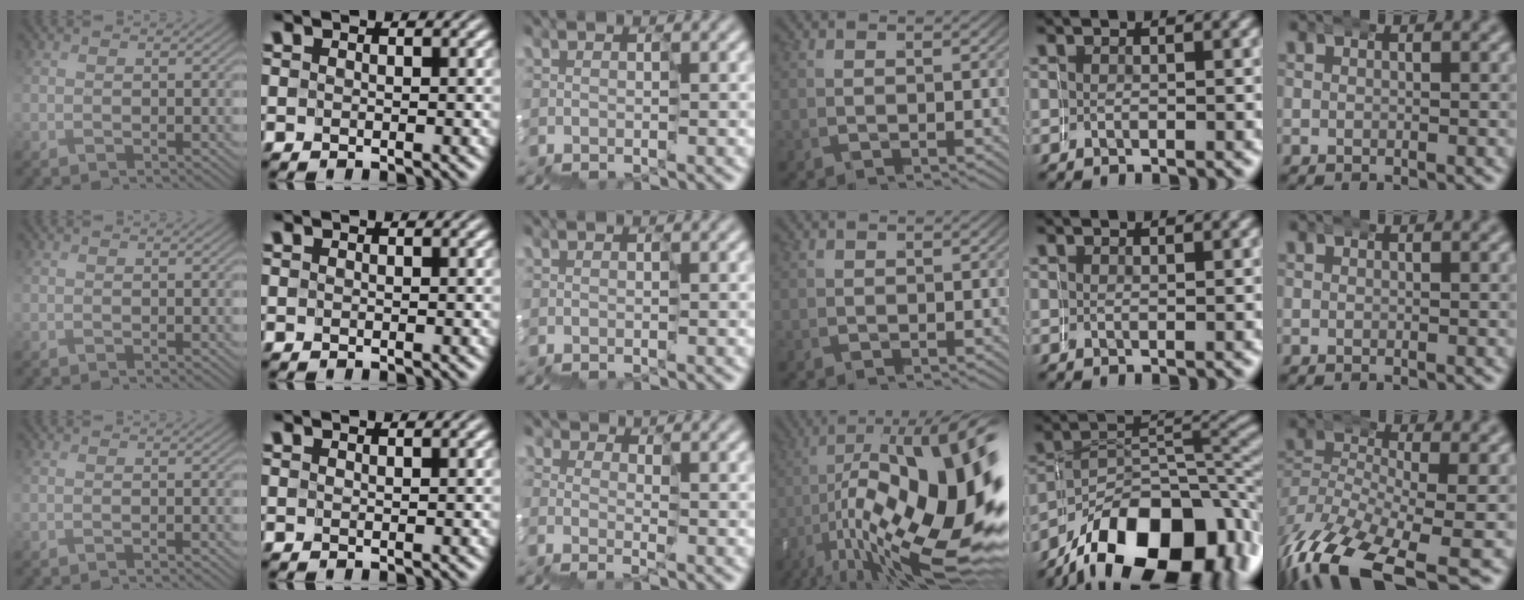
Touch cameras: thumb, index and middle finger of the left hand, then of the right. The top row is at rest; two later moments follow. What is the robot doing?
{"motion": "wrap", "object": "duck tape"}